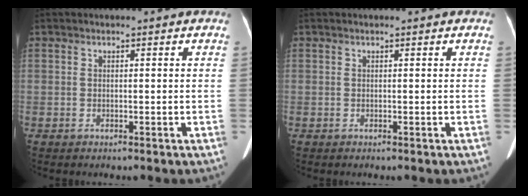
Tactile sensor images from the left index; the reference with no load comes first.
{"total": 0.0}